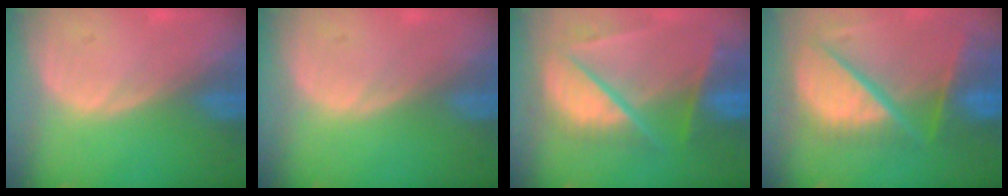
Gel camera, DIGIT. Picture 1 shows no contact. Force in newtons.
{"total": 0.0}
{"total": 10.1, "press": 8.6, "slide": 5.3}
{"total": 12.0, "press": 10.0, "slide": 6.6}